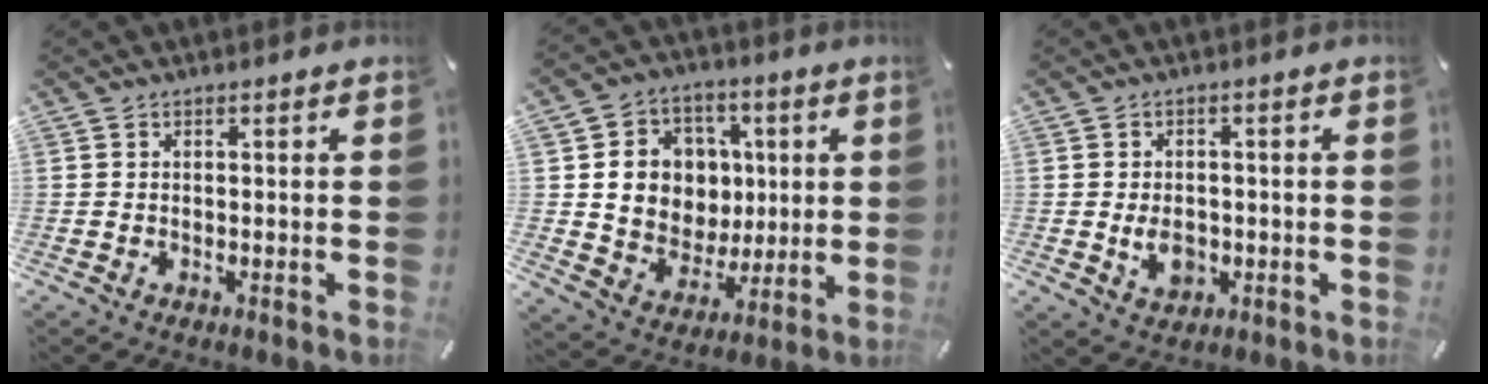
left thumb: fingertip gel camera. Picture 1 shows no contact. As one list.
[{"total": 12.1, "force": [2.0, 11.4, 3.5], "torque": [-0.058, -0.013, 0.052]}, {"total": 5.7, "force": [-1.2, 4.3, 3.5], "torque": [-0.074, -0.002, -0.023]}]